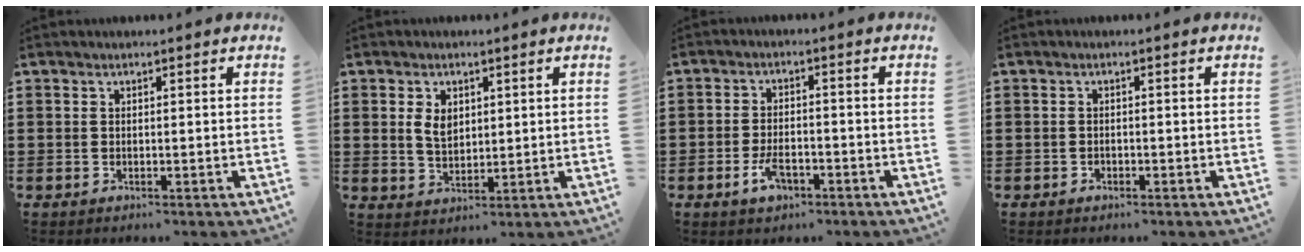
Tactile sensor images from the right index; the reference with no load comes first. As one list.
[{"total": 3.7, "force": [1.1, 2.5, 2.6], "torque": [-0.057, 0.009, 0.020]}, {"total": 4.1, "force": [-2.0, 2.0, 3.0], "torque": [-0.065, -0.001, -0.040]}, {"total": 0.7, "force": [-0.4, 0.5, 0.2], "torque": [-0.006, 0.001, -0.010]}]